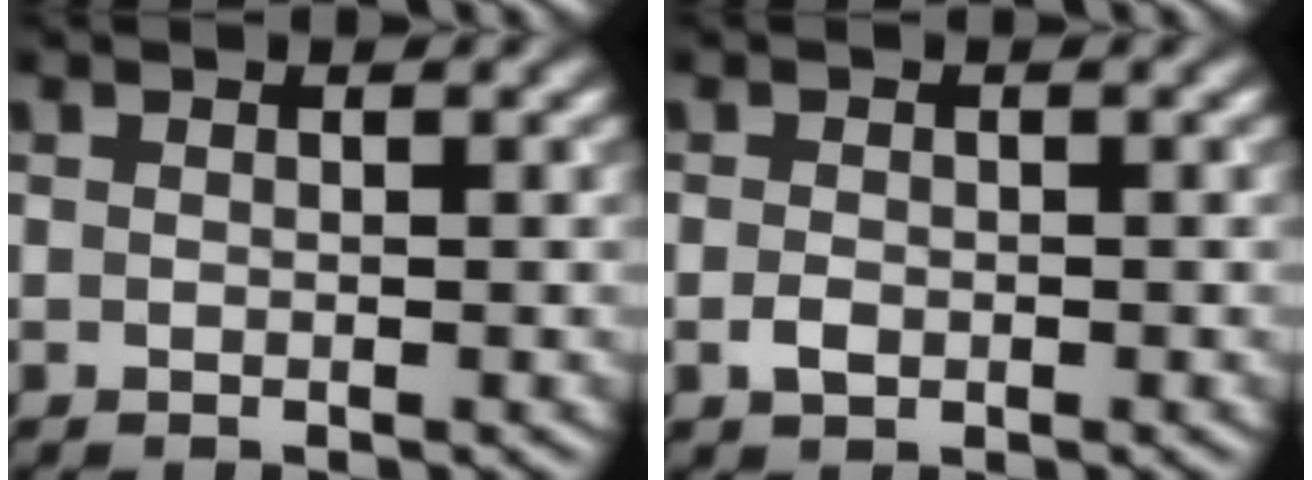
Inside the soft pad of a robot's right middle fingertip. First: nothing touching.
{"total": 1.1, "force": [-0.5, 0.7, 0.6], "torque": [-0.018, -0.002, -0.011]}